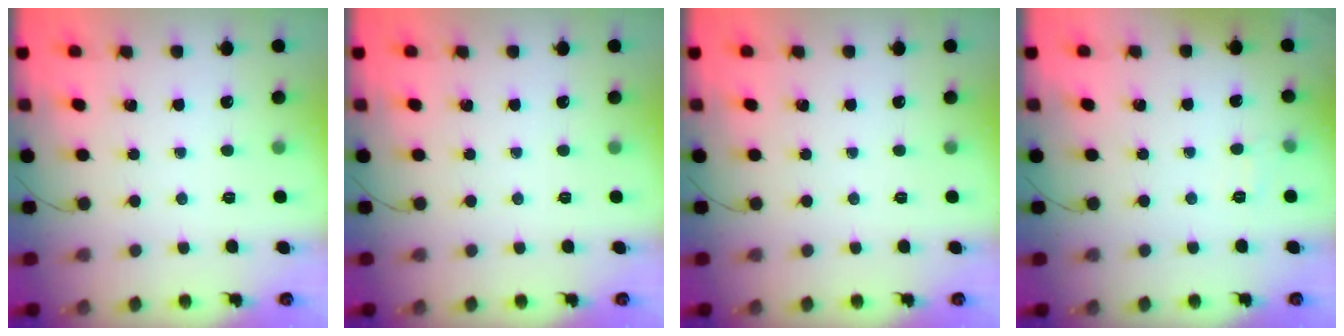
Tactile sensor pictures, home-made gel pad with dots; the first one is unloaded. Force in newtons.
{"total": 0.0}
{"total": 0.0}
{"total": 2.7, "press": 2.2, "slide": 1.6}